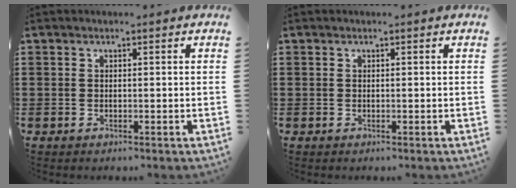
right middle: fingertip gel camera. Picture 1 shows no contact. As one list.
[{"total": 0.0}]